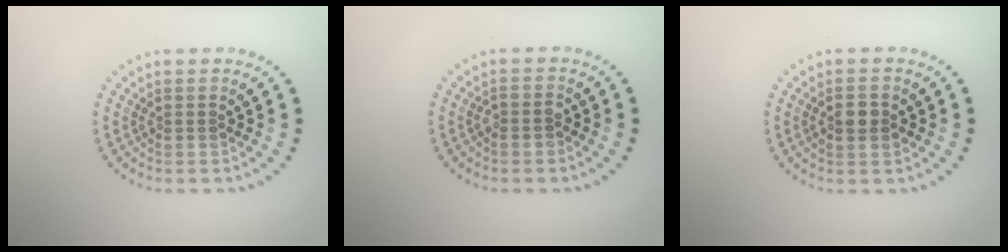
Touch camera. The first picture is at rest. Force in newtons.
{"total": 1.5, "press": 1.3, "slide": 0.7}
{"total": 1.9, "press": 1.9, "slide": 0.3}